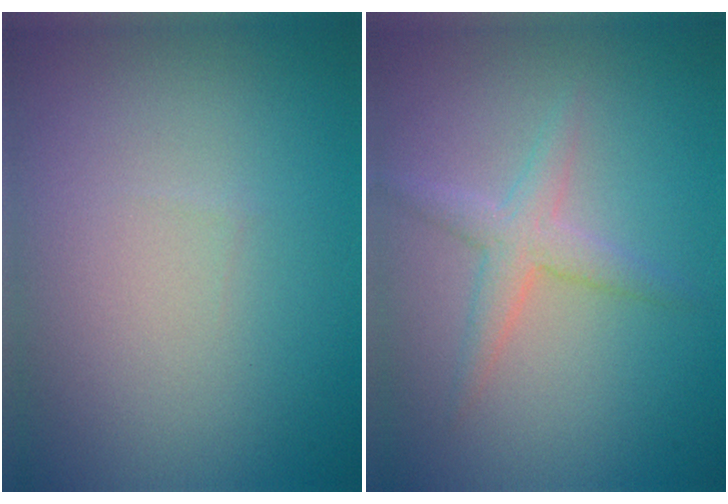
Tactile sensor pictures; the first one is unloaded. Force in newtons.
{"total": 2.3, "press": 2.3, "slide": 0.1}